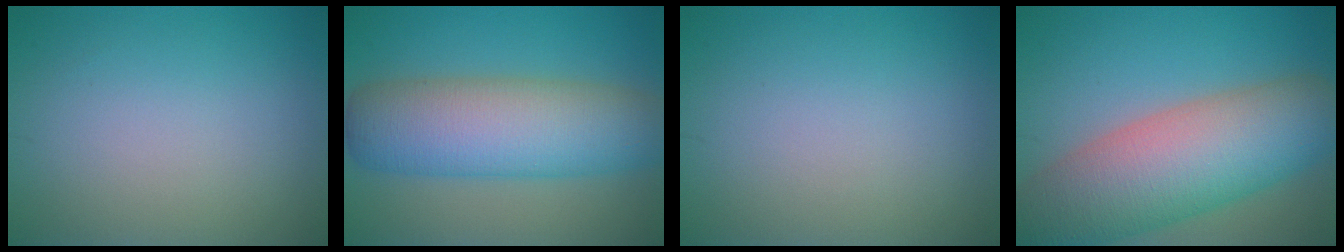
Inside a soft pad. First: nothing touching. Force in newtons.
{"total": 9.7, "press": 9.7, "slide": 0.3}
{"total": 0.0}
{"total": 11.8, "press": 11.8, "slide": 0.5}